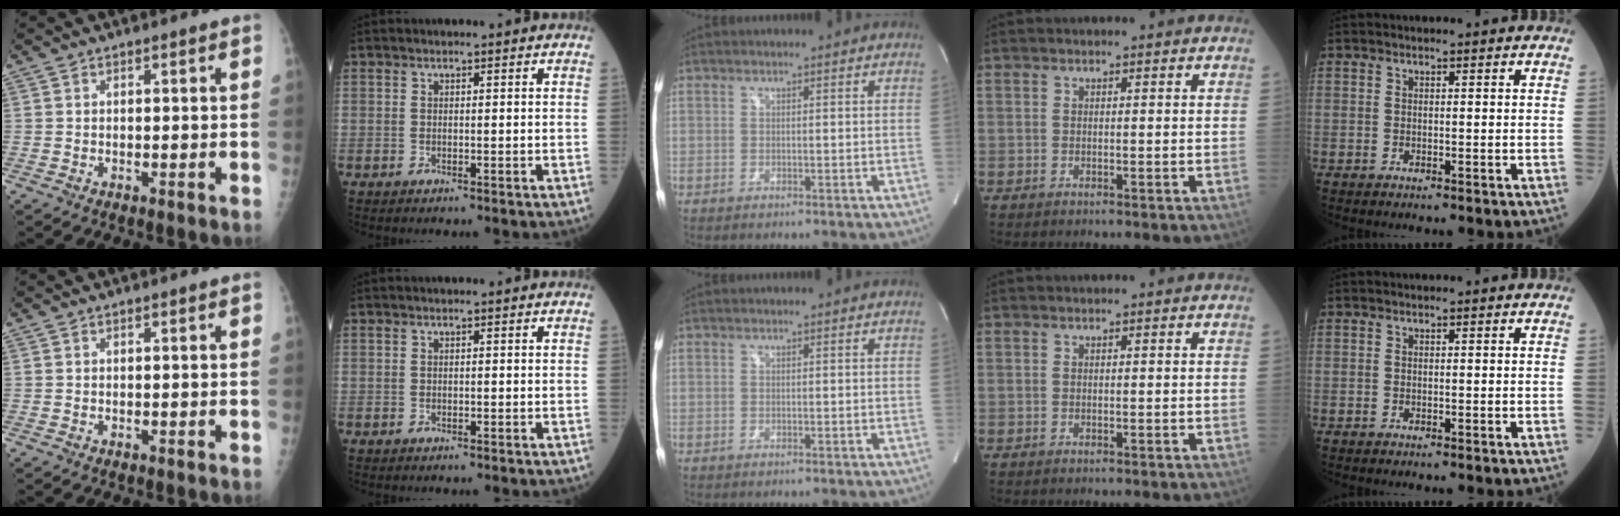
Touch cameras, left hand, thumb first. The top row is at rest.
{}